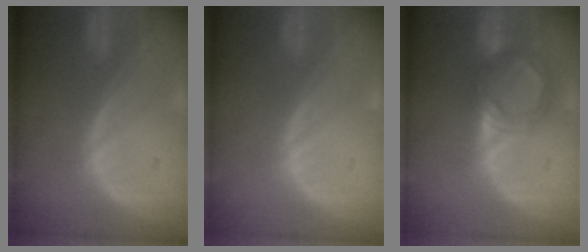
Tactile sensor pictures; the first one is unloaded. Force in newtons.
{"total": 0.0}
{"total": 5.4, "press": 5.1, "slide": 1.6}